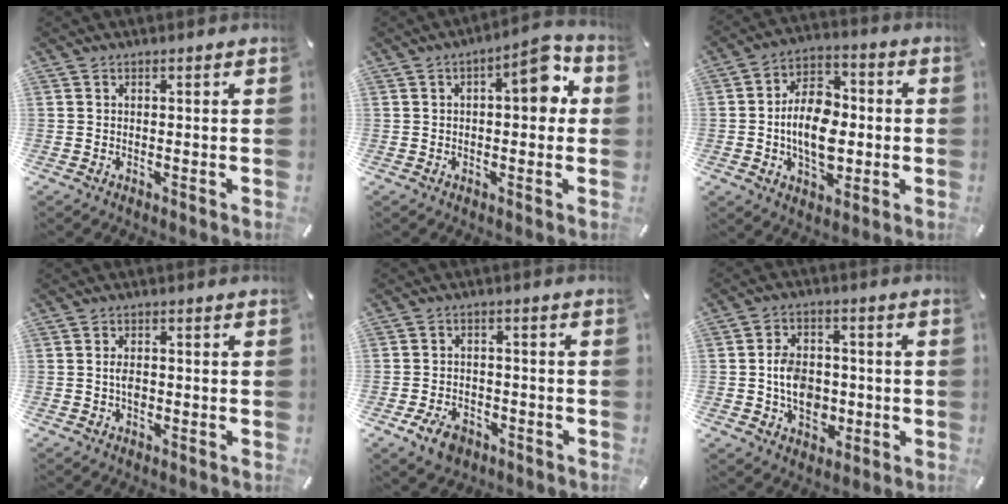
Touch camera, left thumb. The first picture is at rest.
{"total": 9.2, "force": [2.0, 3.8, 8.1], "torque": [-0.099, -0.007, 0.022]}
{"total": 12.9, "force": [-1.8, 9.0, 9.1], "torque": [-0.165, 0.011, -0.030]}
{"total": 2.4, "force": [-0.4, 1.5, 1.8], "torque": [-0.035, 0.003, -0.007]}
{"total": 6.0, "force": [-3.4, 3.9, 2.9], "torque": [-0.061, 0.018, -0.064]}
{"total": 9.6, "force": [-1.4, 7.6, 5.7], "torque": [-0.113, 0.011, -0.023]}